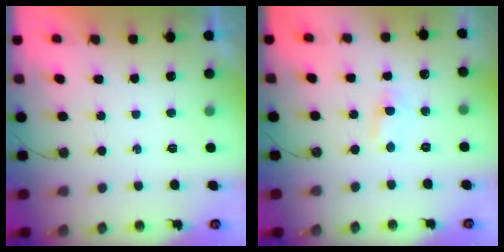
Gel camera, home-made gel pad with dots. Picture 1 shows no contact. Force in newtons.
{"total": 2.0, "press": 2.0, "slide": 0.3}